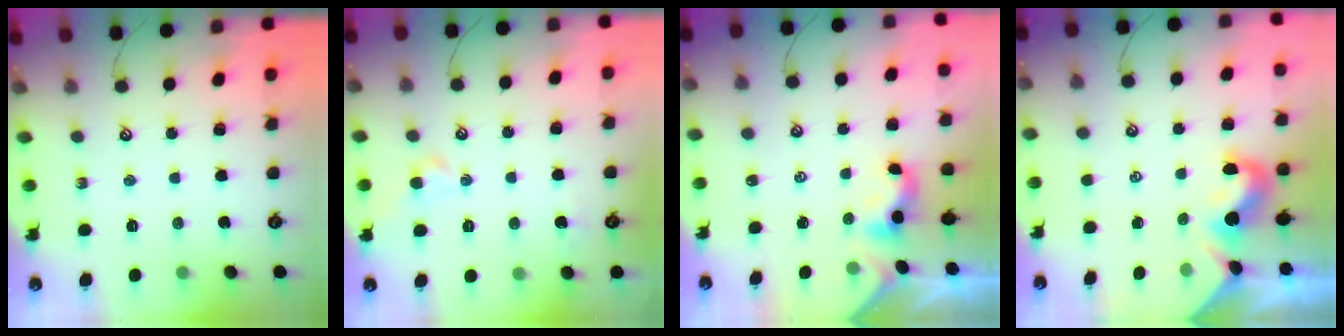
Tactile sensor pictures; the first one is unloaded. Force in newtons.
{"total": 1.1, "press": 1.1, "slide": 0.4}
{"total": 1.1, "press": 1.0, "slide": 0.2}
{"total": 1.9, "press": 1.8, "slide": 0.6}